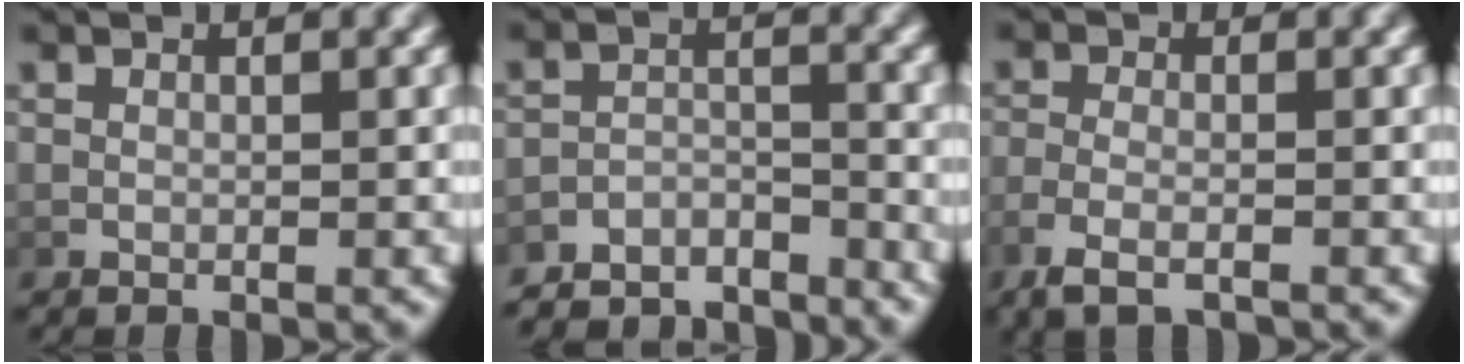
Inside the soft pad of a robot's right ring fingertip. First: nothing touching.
{"total": 7.0, "force": [-6.5, 2.1, 1.5], "torque": [-0.011, -0.017, -0.107]}
{"total": 3.1, "force": [-2.0, 1.0, 2.2], "torque": [-0.056, -0.010, -0.027]}